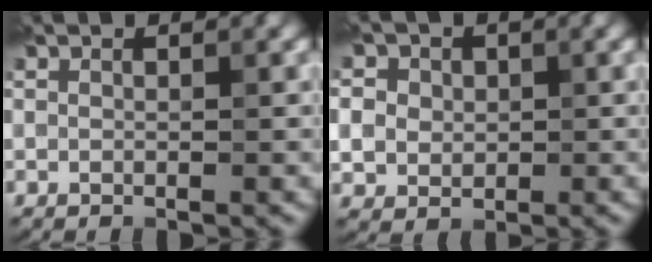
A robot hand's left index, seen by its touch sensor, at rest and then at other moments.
{"total": 5.8, "force": [1.4, 5.1, 2.4], "torque": [-0.055, 0.023, 0.007]}